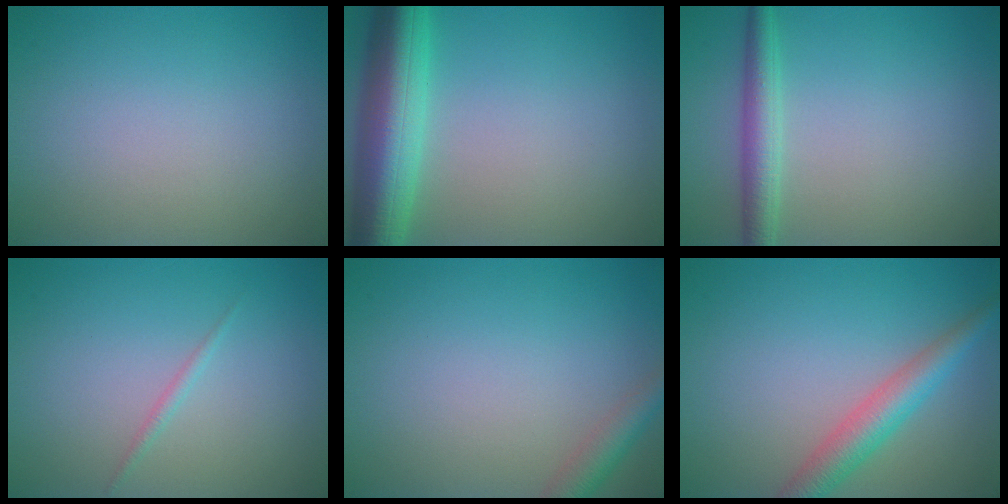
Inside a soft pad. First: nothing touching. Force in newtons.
{"total": 8.2, "press": 8.2, "slide": 0.4}
{"total": 2.8, "press": 2.8, "slide": 0.1}
{"total": 0.7, "press": 0.7, "slide": 0.1}
{"total": 2.4, "press": 2.4, "slide": 0.2}
{"total": 4.0, "press": 4.0, "slide": 0.1}